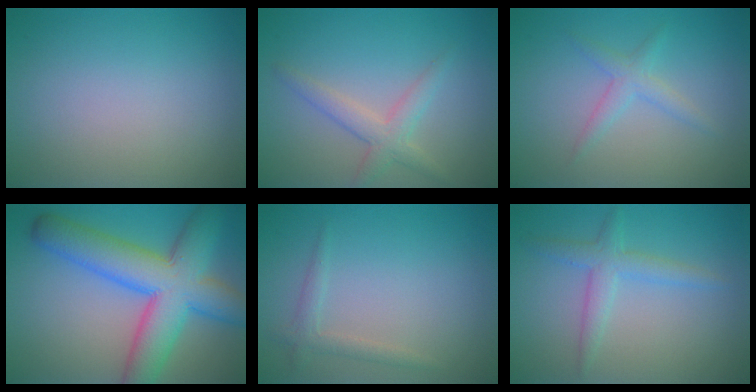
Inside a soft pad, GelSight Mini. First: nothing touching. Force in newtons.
{"total": 2.6, "press": 2.6, "slide": 0.2}
{"total": 1.8, "press": 1.8, "slide": 0.1}
{"total": 10.1, "press": 10.1, "slide": 0.2}
{"total": 1.5, "press": 1.5, "slide": 0.1}
{"total": 2.5, "press": 2.5, "slide": 0.1}